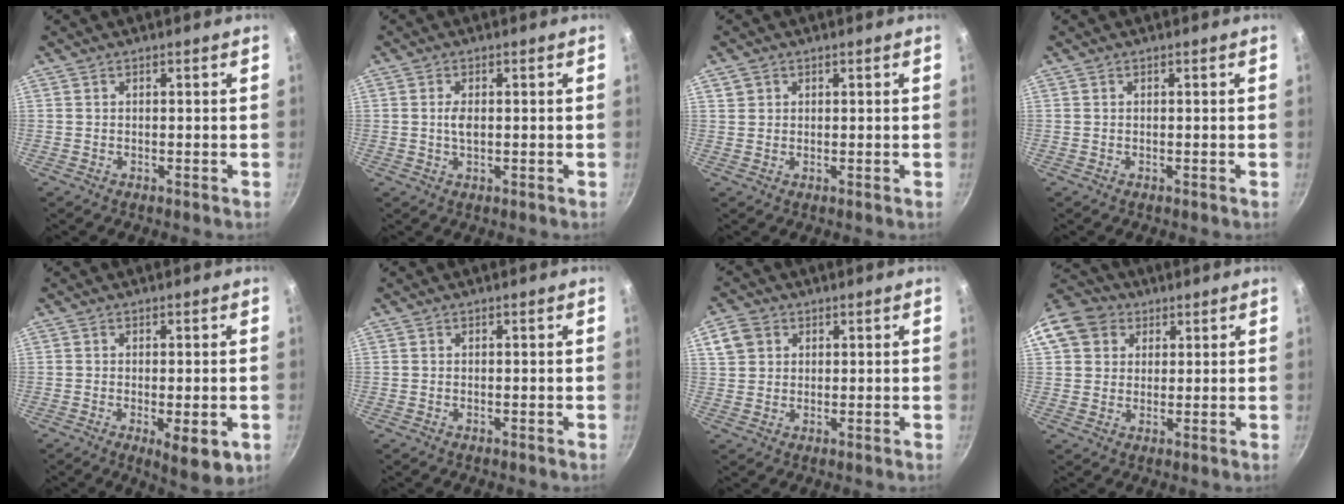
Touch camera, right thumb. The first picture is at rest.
{"total": 2.3, "force": [0.1, 1.1, 2.0], "torque": [-0.036, 0.000, 0.002]}
{"total": 1.9, "force": [0.8, 1.6, 0.4], "torque": [-0.002, 0.006, 0.013]}
{"total": 0.0}
{"total": 7.6, "force": [-2.3, 2.5, 6.8], "torque": [-0.090, -0.005, -0.025]}
{"total": 0.0}
{"total": 5.4, "force": [1.9, 4.5, 2.3], "torque": [-0.026, 0.005, 0.032]}
{"total": 11.9, "force": [4.5, 9.9, 4.9], "torque": [-0.084, 0.021, 0.071]}